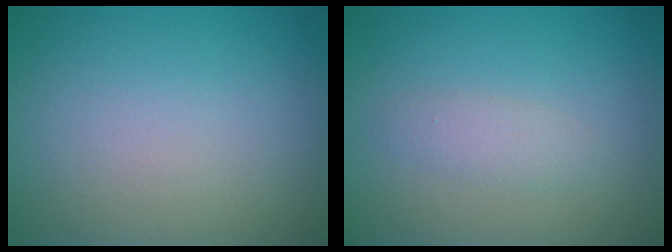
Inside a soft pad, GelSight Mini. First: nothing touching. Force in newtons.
{"total": 1.4, "press": 1.4, "slide": 0.1}